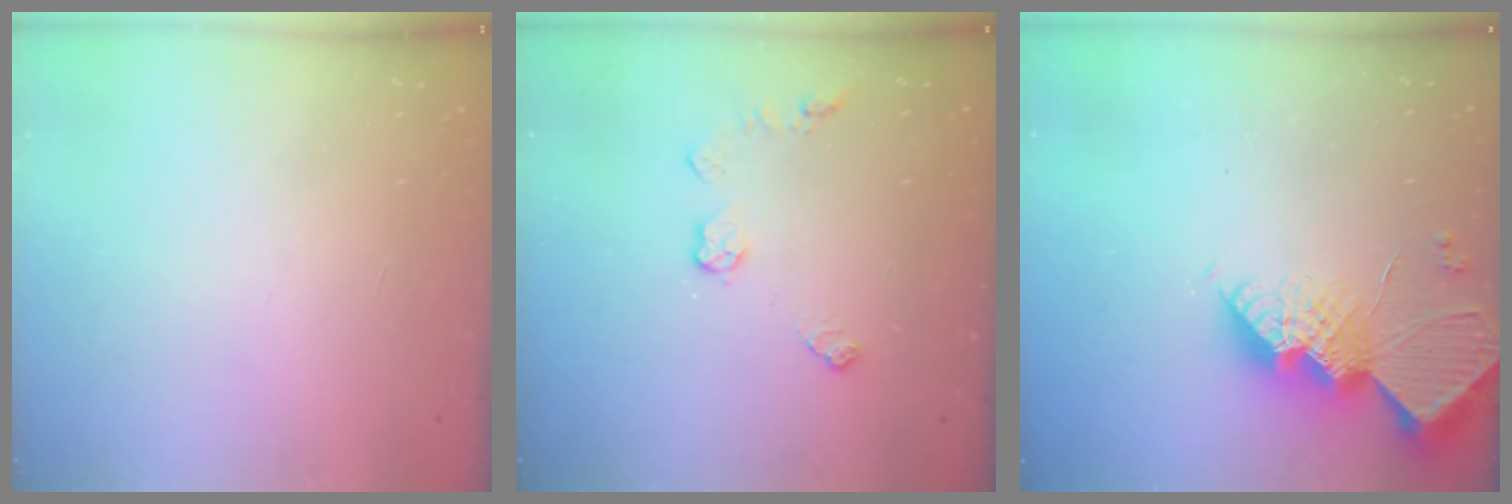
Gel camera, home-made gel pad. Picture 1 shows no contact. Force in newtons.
{"total": 6.6, "press": 6.6, "slide": 0.6}
{"total": 16.4, "press": 16.3, "slide": 1.2}